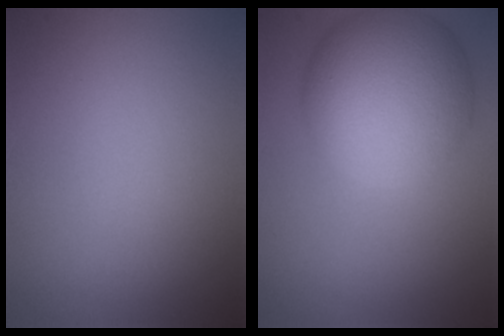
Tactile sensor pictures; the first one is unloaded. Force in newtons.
{"total": 9.4, "press": 9.4, "slide": 0.2}